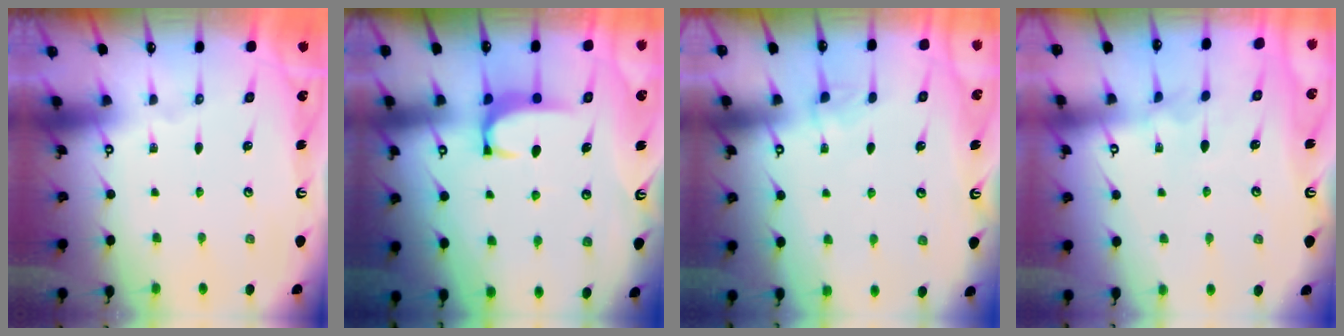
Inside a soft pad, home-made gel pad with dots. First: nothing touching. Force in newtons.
{"total": 1.7, "press": 1.6, "slide": 0.5}
{"total": 1.8, "press": 1.8, "slide": 0.4}
{"total": 2.9, "press": 2.9, "slide": 0.2}